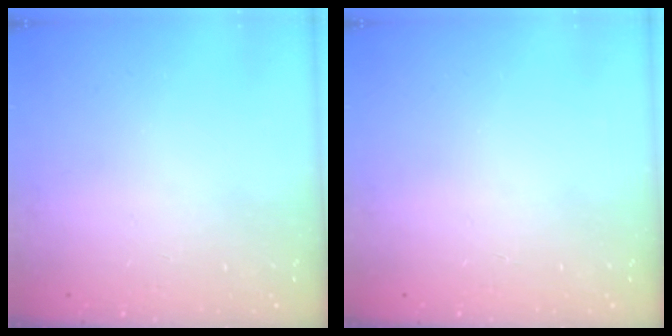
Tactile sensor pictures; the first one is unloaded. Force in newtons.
{"total": 0.0}